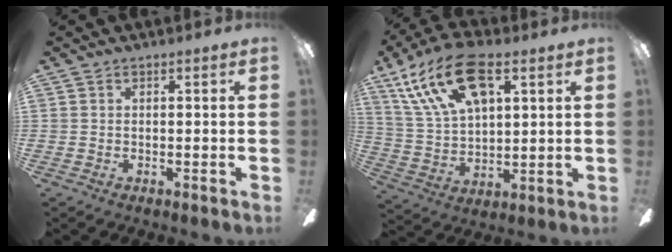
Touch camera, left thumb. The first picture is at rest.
{"total": 19.7, "force": [10.3, 10.2, 13.3], "torque": [-0.262, -0.031, 0.181]}